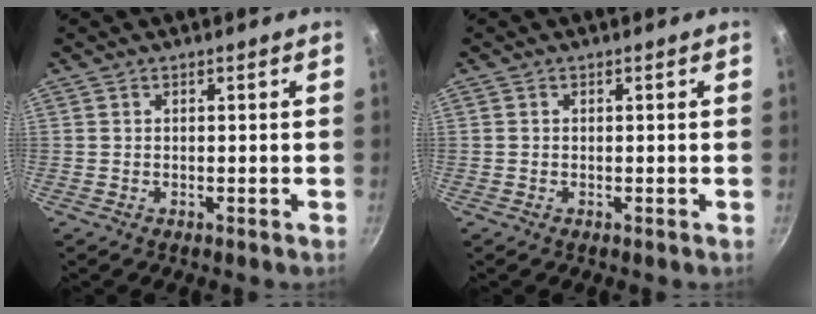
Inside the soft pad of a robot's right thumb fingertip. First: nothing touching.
{"total": 0.0}